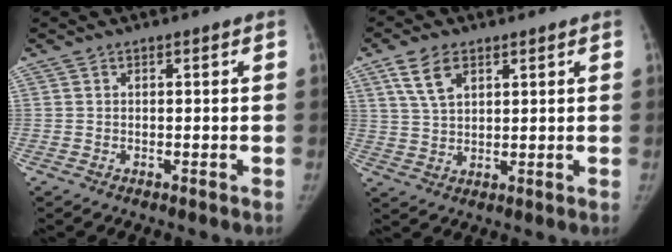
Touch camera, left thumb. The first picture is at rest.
{"total": 6.9, "force": [3.6, 3.8, 4.5], "torque": [-0.080, -0.009, 0.074]}